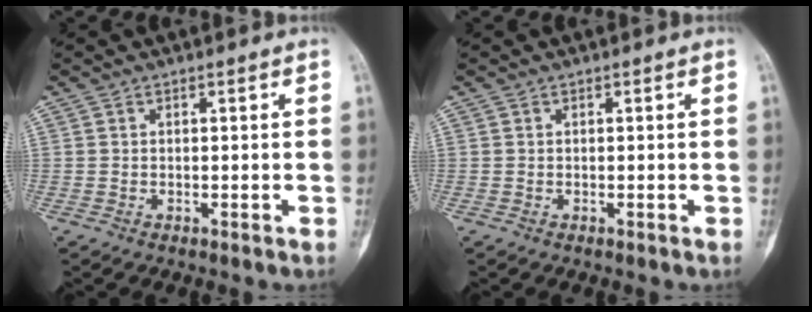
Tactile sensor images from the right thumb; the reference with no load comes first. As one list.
[{"total": 0.0}]